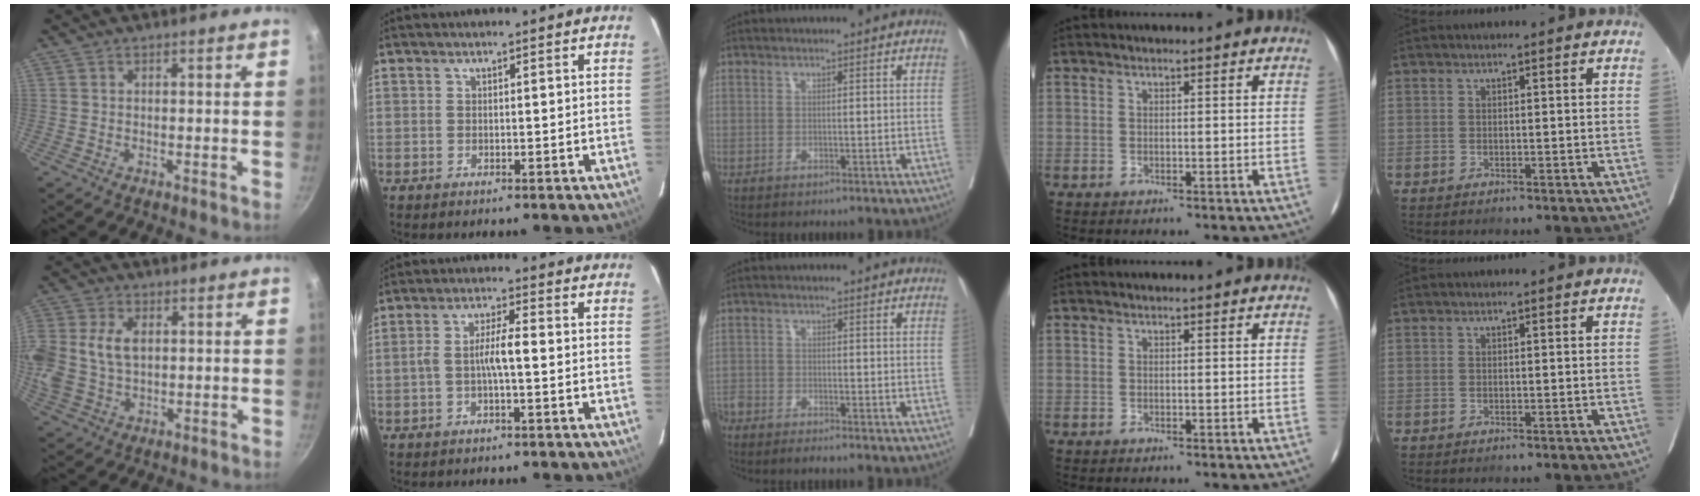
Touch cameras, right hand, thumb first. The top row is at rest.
{"thumb": {"total": 13.8, "force": [1.8, 9.5, 9.9], "torque": [-0.245, 0.004, 0.040]}, "index": {"total": 4.6, "force": [-0.7, 0.7, 4.5], "torque": [-0.087, 0.013, -0.011]}, "middle": {"total": 4.6, "force": [-4.2, 0.6, 1.9], "torque": [-0.031, -0.009, -0.074]}}